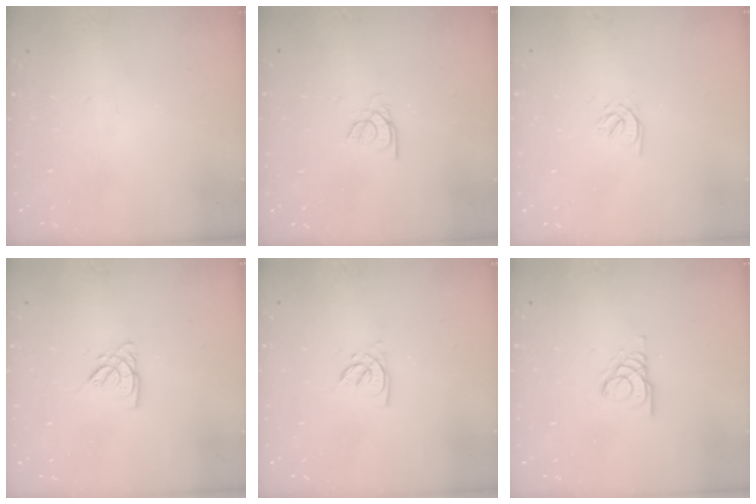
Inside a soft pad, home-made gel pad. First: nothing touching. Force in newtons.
{"total": 2.0, "press": 1.9, "slide": 0.4}
{"total": 2.0, "press": 1.9, "slide": 0.5}
{"total": 3.1, "press": 3.1, "slide": 0.3}
{"total": 2.6, "press": 2.6, "slide": 0.2}
{"total": 3.4, "press": 3.4, "slide": 0.3}